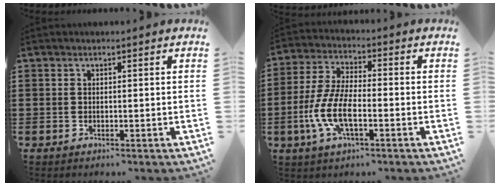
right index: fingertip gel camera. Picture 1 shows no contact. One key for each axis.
{"total": 8.8, "fx": -3.0, "fy": 3.1, "fz": 7.6, "tx": -0.182, "ty": -0.015, "tz": -0.061}